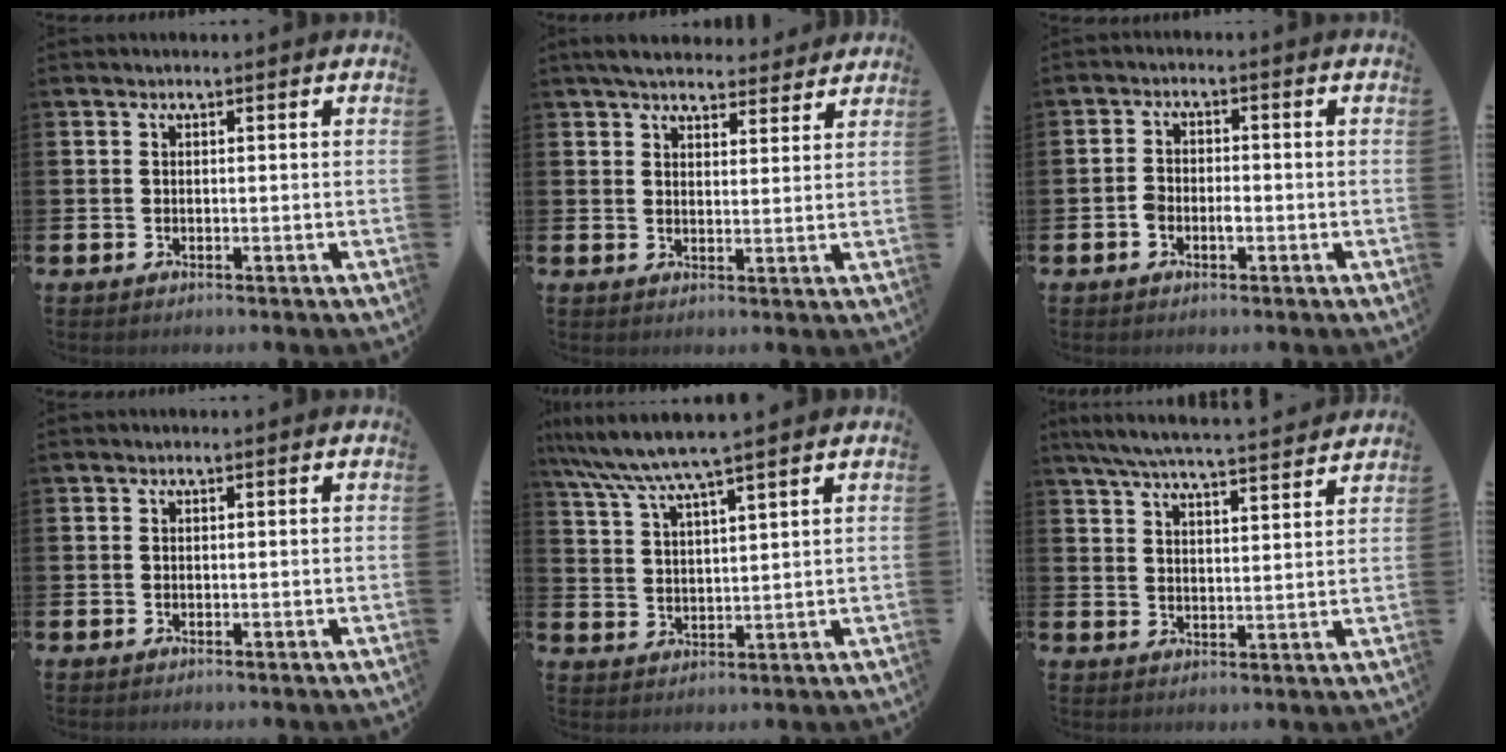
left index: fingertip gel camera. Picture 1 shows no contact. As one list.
[{"total": 4.9, "force": [4.6, 1.3, 0.9], "torque": [-0.031, -0.018, 0.083]}, {"total": 2.1, "force": [-0.9, 1.4, 1.3], "torque": [-0.021, 0.004, -0.020]}, {"total": 0.0}, {"total": 6.7, "force": [6.0, 0.0, 3.0], "torque": [-0.083, -0.025, 0.105]}, {"total": 6.6, "force": [6.3, 0.2, 1.9], "torque": [-0.053, -0.040, 0.111]}]